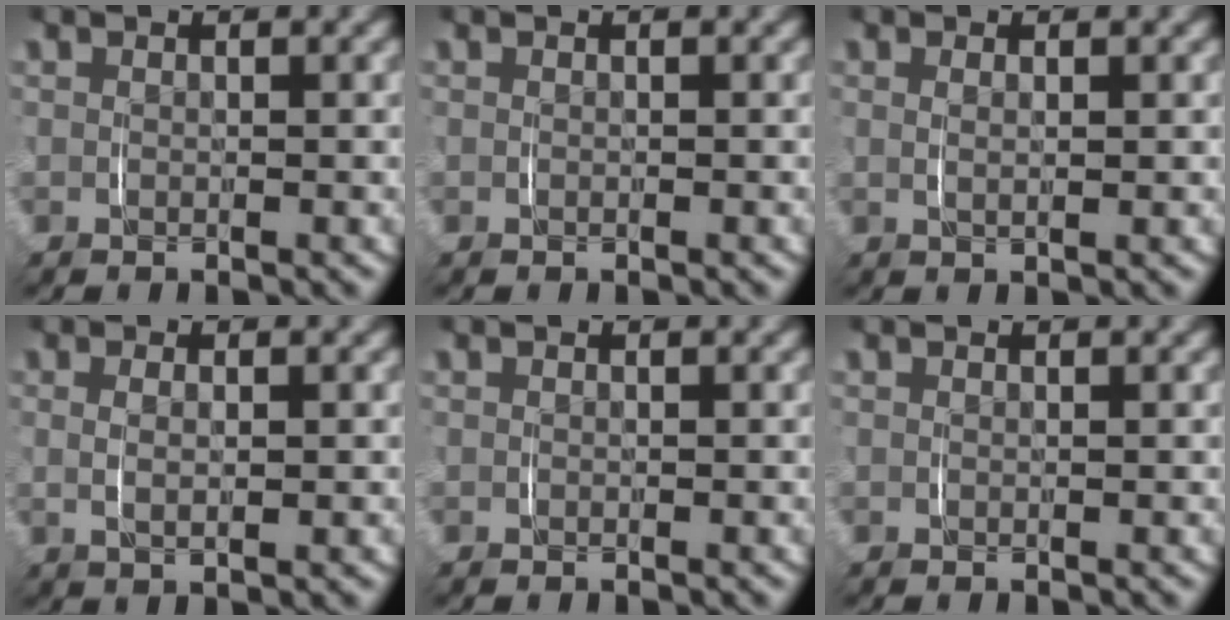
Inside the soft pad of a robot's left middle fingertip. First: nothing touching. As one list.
[{"total": 0.0}, {"total": 1.0, "force": [0.4, 0.0, 0.9], "torque": [-0.017, -0.003, 0.011]}, {"total": 1.8, "force": [0.3, 0.5, 1.7], "torque": [-0.032, -0.003, 0.011]}, {"total": 0.0}, {"total": 0.0}]